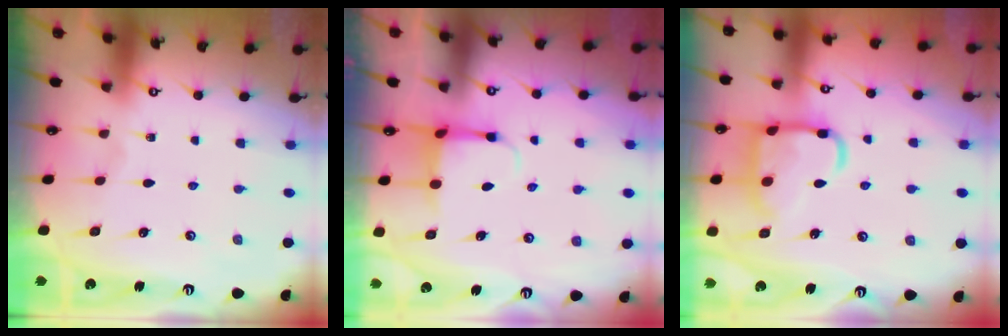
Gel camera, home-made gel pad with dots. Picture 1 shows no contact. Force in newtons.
{"total": 3.9, "press": 3.8, "slide": 1.1}
{"total": 15.2, "press": 15.2, "slide": 1.3}